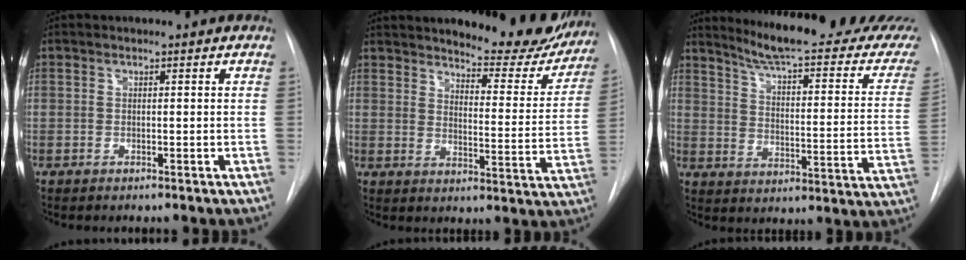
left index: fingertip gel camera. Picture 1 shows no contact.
{"total": 15.3, "force": [13.9, 3.5, 5.4], "torque": [-0.050, -0.048, 0.165]}
{"total": 22.9, "force": [20.6, 1.2, 9.8], "torque": [-0.130, -0.094, 0.248]}